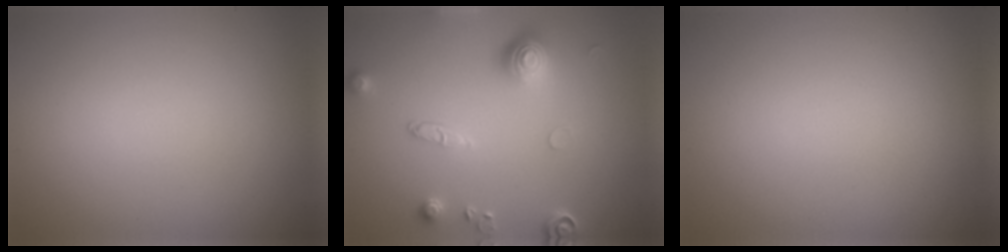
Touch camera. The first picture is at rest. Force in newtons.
{"total": 3.9, "press": 3.1, "slide": 2.4}
{"total": 0.0}